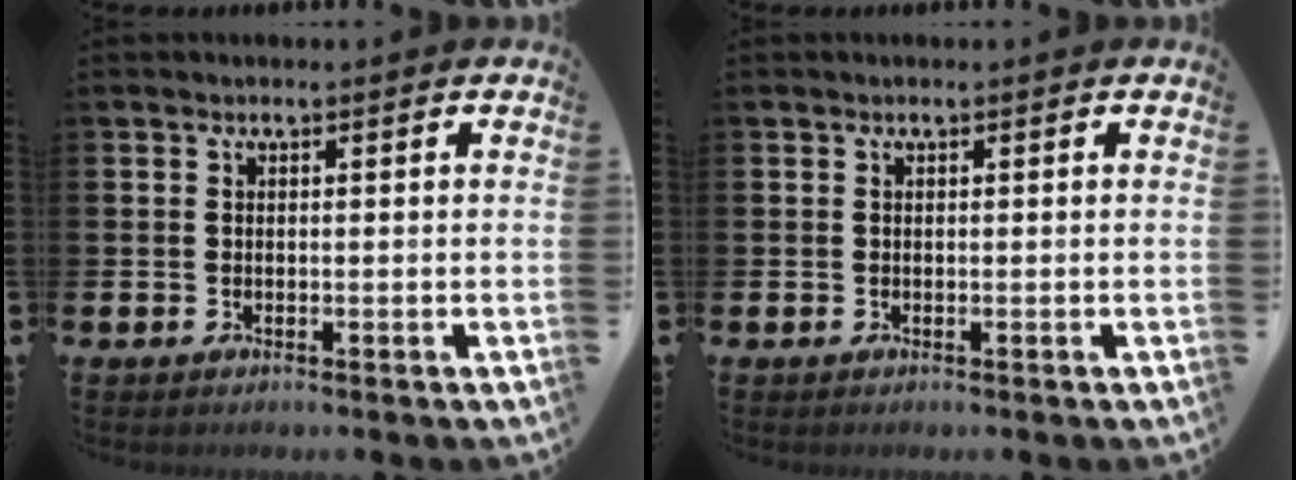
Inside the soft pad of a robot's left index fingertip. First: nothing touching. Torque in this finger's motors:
{"motor_torque": [-0.05, 0.06, 0.00, 0.00]}